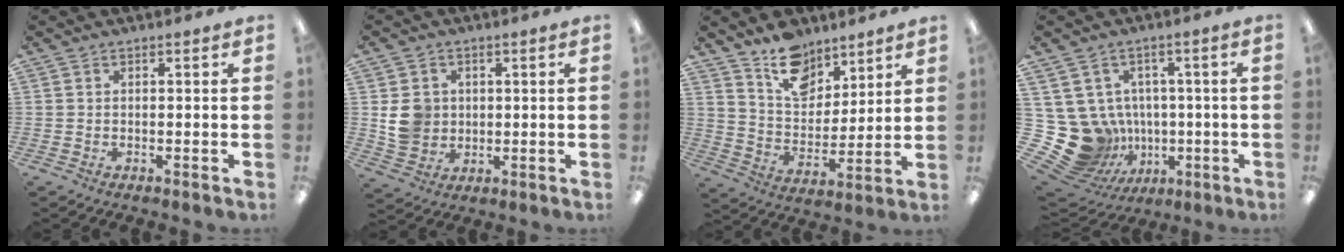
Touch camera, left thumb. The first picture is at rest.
{"total": 6.9, "force": [1.1, 6.4, 2.4], "torque": [-0.043, 0.006, 0.024]}
{"total": 12.8, "force": [9.8, 7.2, 3.9], "torque": [-0.061, -0.065, 0.185]}
{"total": 14.7, "force": [-1.1, 13.7, 5.3], "torque": [-0.146, -0.014, 0.014]}